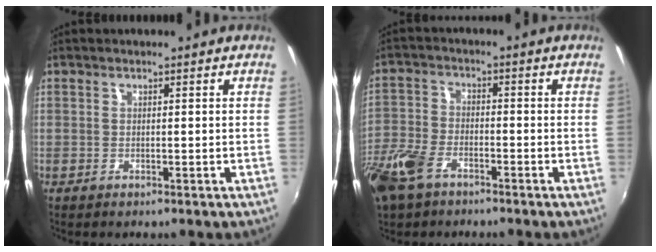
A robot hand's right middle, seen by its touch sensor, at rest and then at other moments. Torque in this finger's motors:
{"motor_torque": [1.12, -1.02, 0.61, 0.20]}